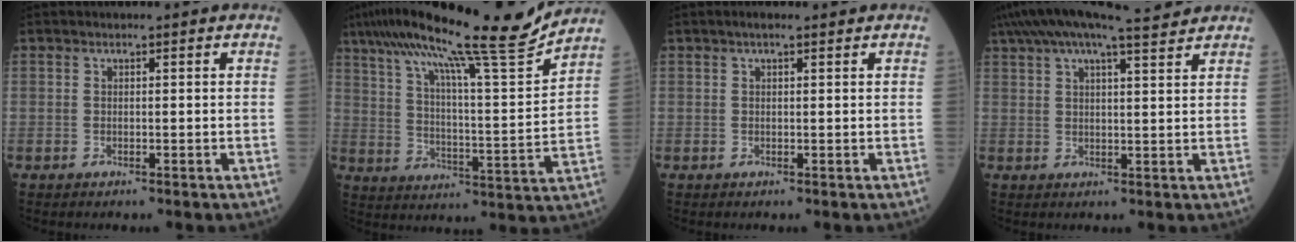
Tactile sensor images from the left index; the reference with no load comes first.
{"total": 21.1, "force": [17.5, -0.6, 11.9], "torque": [-0.200, -0.002, 0.266]}
{"total": 1.6, "force": [1.2, 0.3, 1.1], "torque": [-0.023, 0.013, 0.016]}
{"total": 12.3, "force": [10.6, 0.8, 6.1], "torque": [-0.117, 0.038, 0.160]}